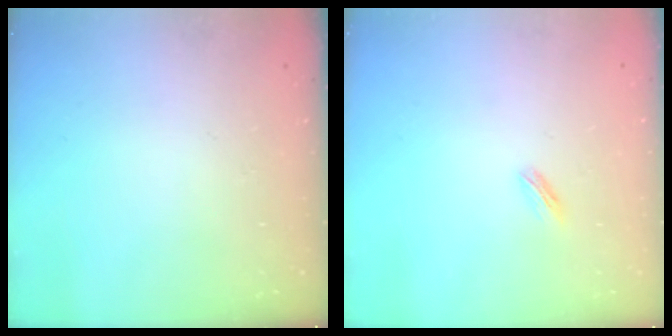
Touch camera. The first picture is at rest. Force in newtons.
{"total": 1.3, "press": 1.2, "slide": 0.3}